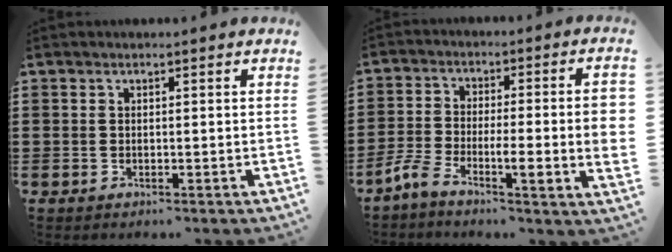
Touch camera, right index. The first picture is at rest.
{"total": 8.9, "force": [-2.5, 2.0, 8.3], "torque": [-0.164, -0.007, -0.051]}